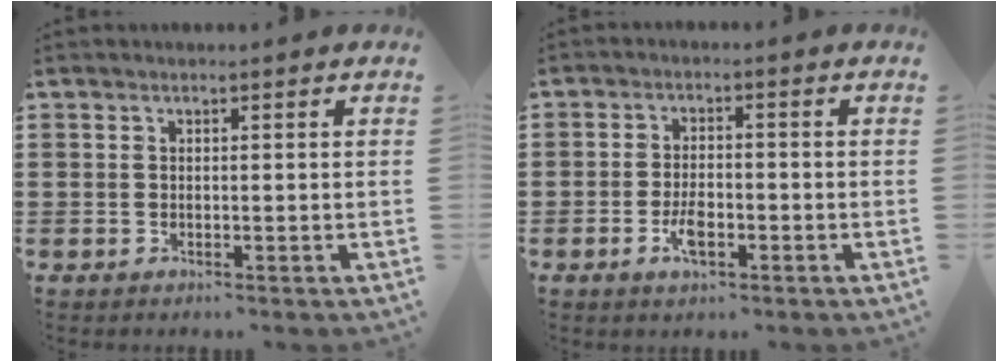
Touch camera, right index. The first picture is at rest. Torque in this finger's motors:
{"motor_torque": [0.07, 0.35, 0.04, 0.00]}